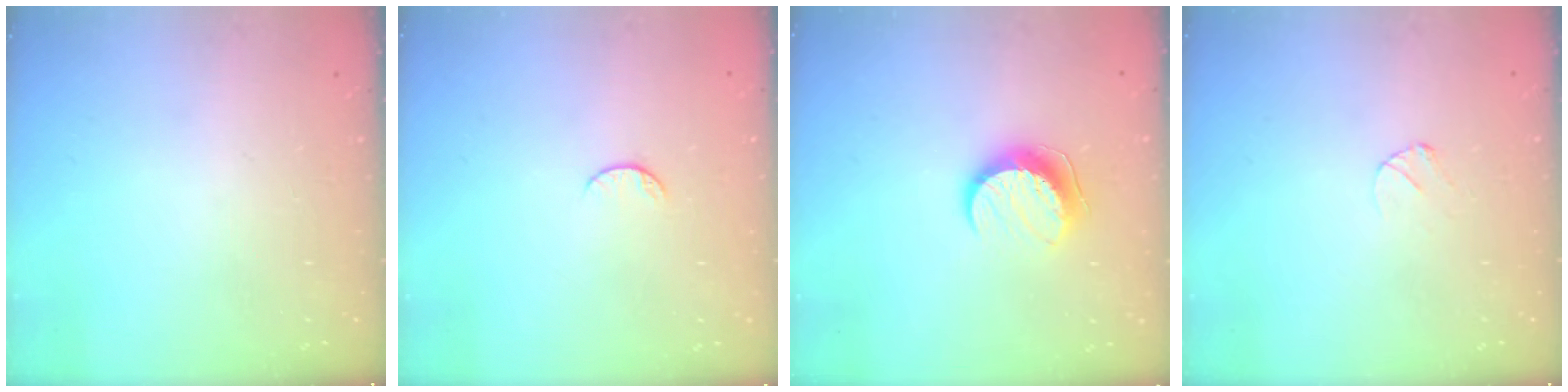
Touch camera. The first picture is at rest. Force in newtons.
{"total": 4.7, "press": 4.7, "slide": 0.4}
{"total": 9.6, "press": 9.6, "slide": 0.4}
{"total": 3.6, "press": 3.6, "slide": 0.2}